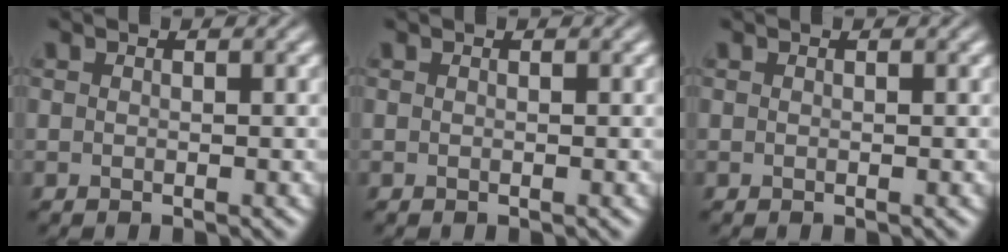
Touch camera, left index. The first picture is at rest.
{"total": 0.0}
{"total": 0.0}